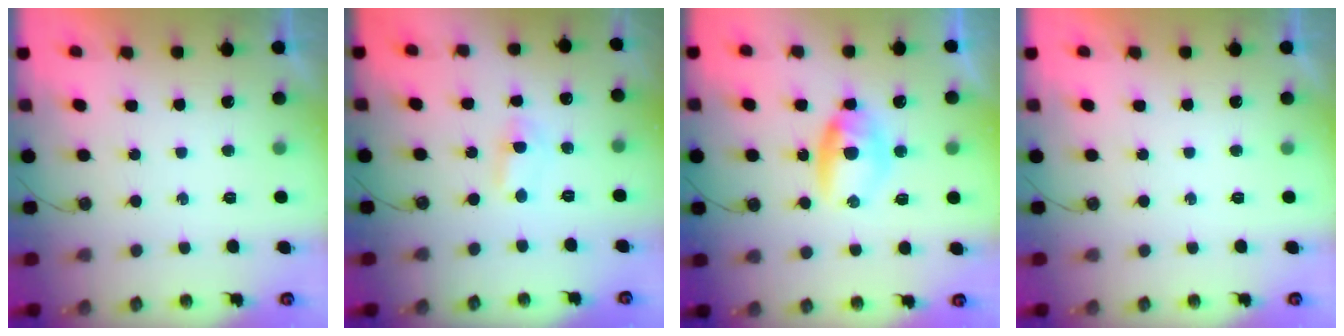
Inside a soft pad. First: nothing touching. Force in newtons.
{"total": 1.2, "press": 1.0, "slide": 0.7}
{"total": 7.5, "press": 7.5, "slide": 1.0}
{"total": 0.0}